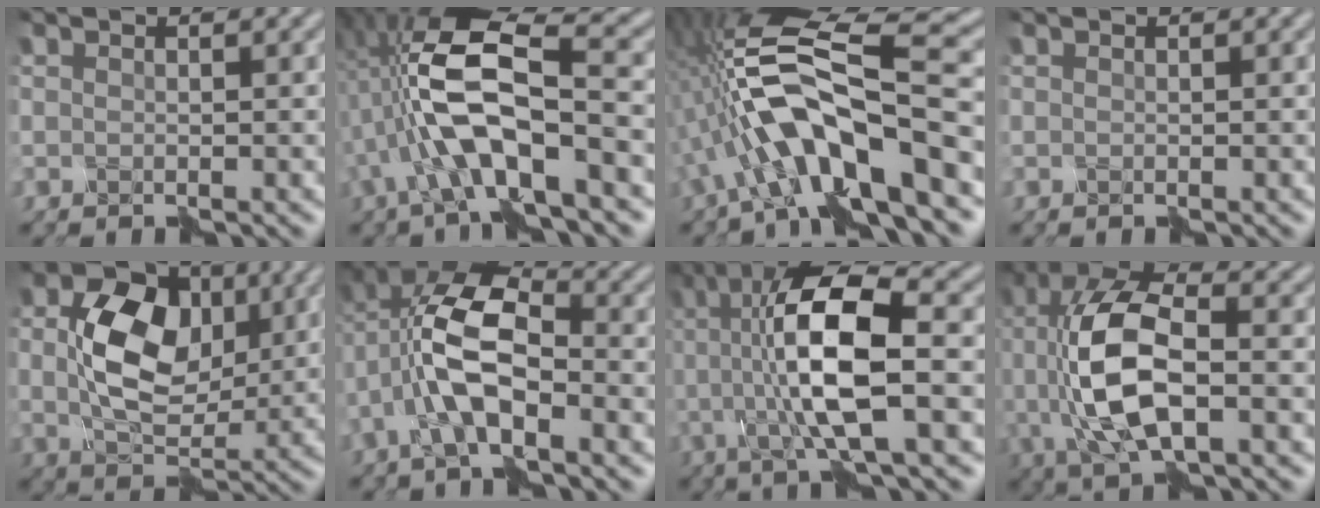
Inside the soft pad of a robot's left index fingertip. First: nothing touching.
{"total": 8.7, "force": [-1.5, 2.7, 8.1], "torque": [-0.173, 0.016, -0.027]}
{"total": 11.2, "force": [-3.4, 3.4, 10.1], "torque": [-0.187, 0.021, -0.072]}
{"total": 0.0}
{"total": 9.2, "force": [1.4, 6.2, 6.6], "torque": [-0.134, 0.001, 0.027]}
{"total": 8.9, "force": [-1.9, 4.2, 7.6], "torque": [-0.169, 0.018, -0.048]}
{"total": 9.0, "force": [-0.2, 1.9, 8.8], "torque": [-0.166, 0.007, 0.000]}
{"total": 8.7, "force": [-0.4, 3.6, 7.9], "torque": [-0.173, 0.009, -0.009]}